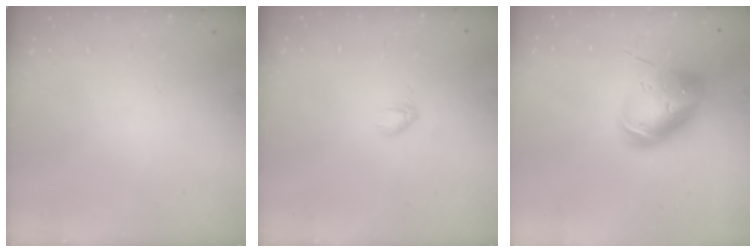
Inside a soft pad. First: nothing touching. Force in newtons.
{"total": 2.7, "press": 2.5, "slide": 0.8}
{"total": 11.9, "press": 11.7, "slide": 2.1}